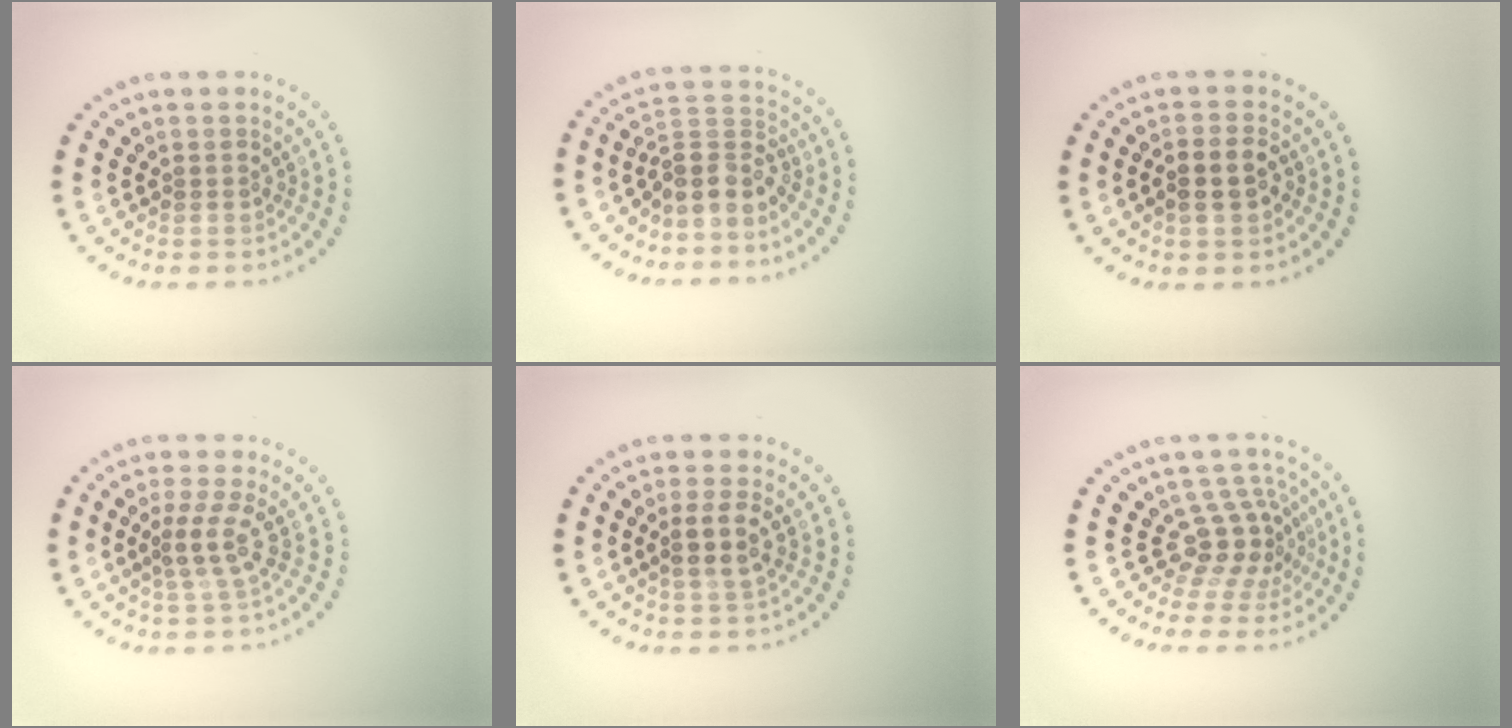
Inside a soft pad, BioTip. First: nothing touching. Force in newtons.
{"total": 3.2, "press": 2.5, "slide": 2.1}
{"total": 2.6, "press": 2.6, "slide": 0.7}
{"total": 2.4, "press": 1.7, "slide": 1.8}
{"total": 2.5, "press": 2.2, "slide": 1.3}
{"total": 3.6, "press": 2.6, "slide": 2.4}